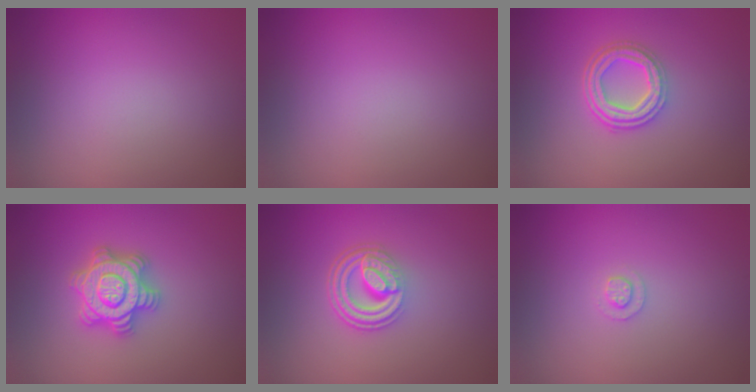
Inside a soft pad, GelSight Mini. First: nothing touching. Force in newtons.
{"total": 0.0}
{"total": 4.2, "press": 3.2, "slide": 2.6}
{"total": 4.9, "press": 4.8, "slide": 0.8}
{"total": 4.9, "press": 3.4, "slide": 3.5}
{"total": 1.0, "press": 1.0, "slide": 0.2}